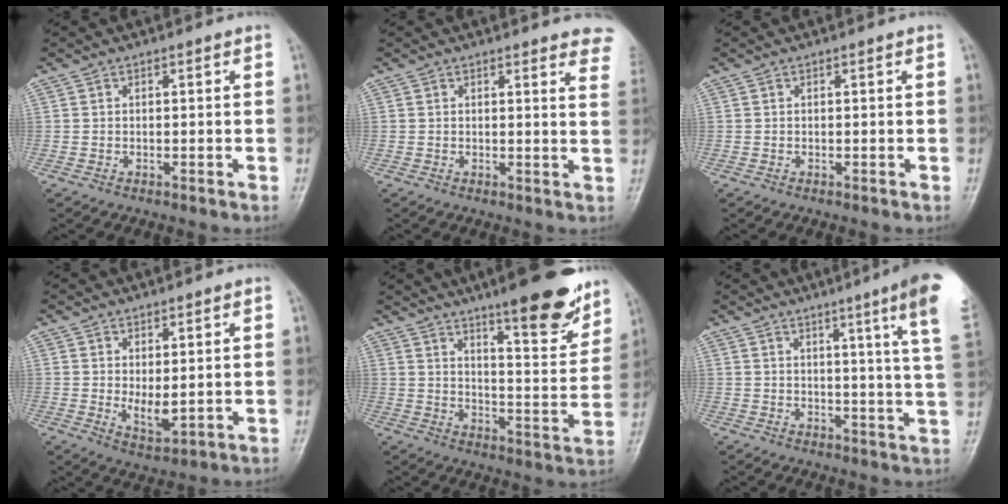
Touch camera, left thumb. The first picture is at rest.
{"total": 8.4, "force": [7.7, 1.9, 2.9], "torque": [0.004, -0.032, 0.057]}
{"total": 0.0}
{"total": 4.5, "force": [0.5, 2.0, 4.0], "torque": [-0.062, -0.017, 0.018]}
{"total": 16.4, "force": [11.5, 3.6, 11.1], "torque": [-0.120, -0.072, 0.171]}
{"total": 12.6, "force": [6.8, -0.6, 10.6], "torque": [-0.135, -0.036, 0.070]}